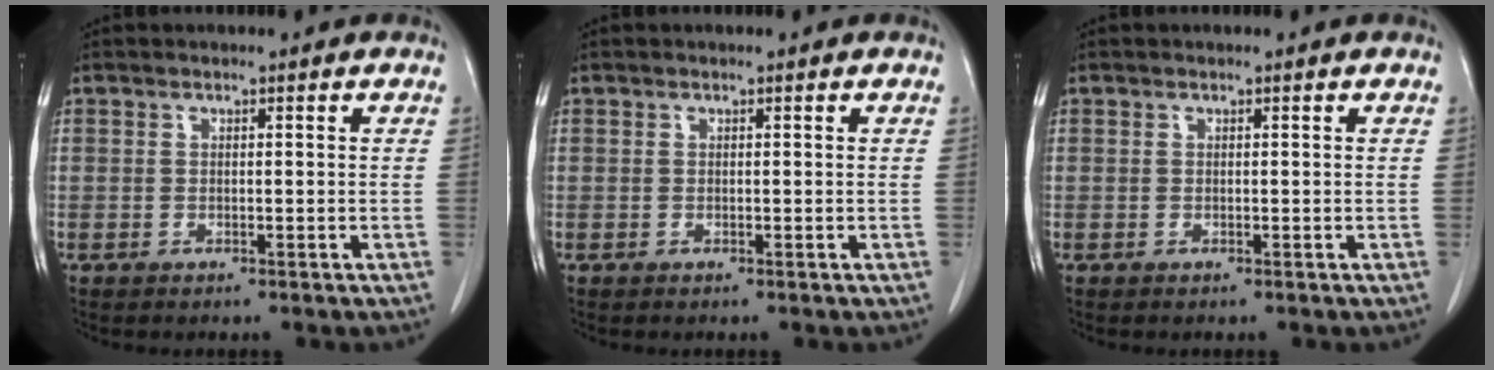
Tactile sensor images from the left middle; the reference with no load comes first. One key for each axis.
{"total": 0.0}
{"total": 0.0}